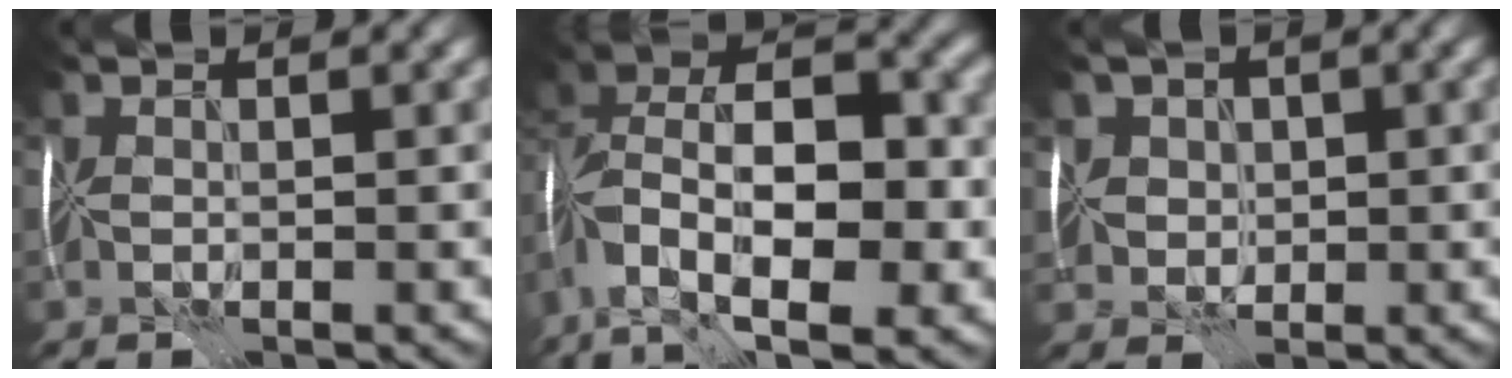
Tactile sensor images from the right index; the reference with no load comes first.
{"total": 12.6, "force": [-3.9, 6.8, 9.9], "torque": [-0.183, 0.007, -0.074]}
{"total": 4.3, "force": [2.1, 3.4, 1.6], "torque": [-0.026, 0.019, 0.024]}